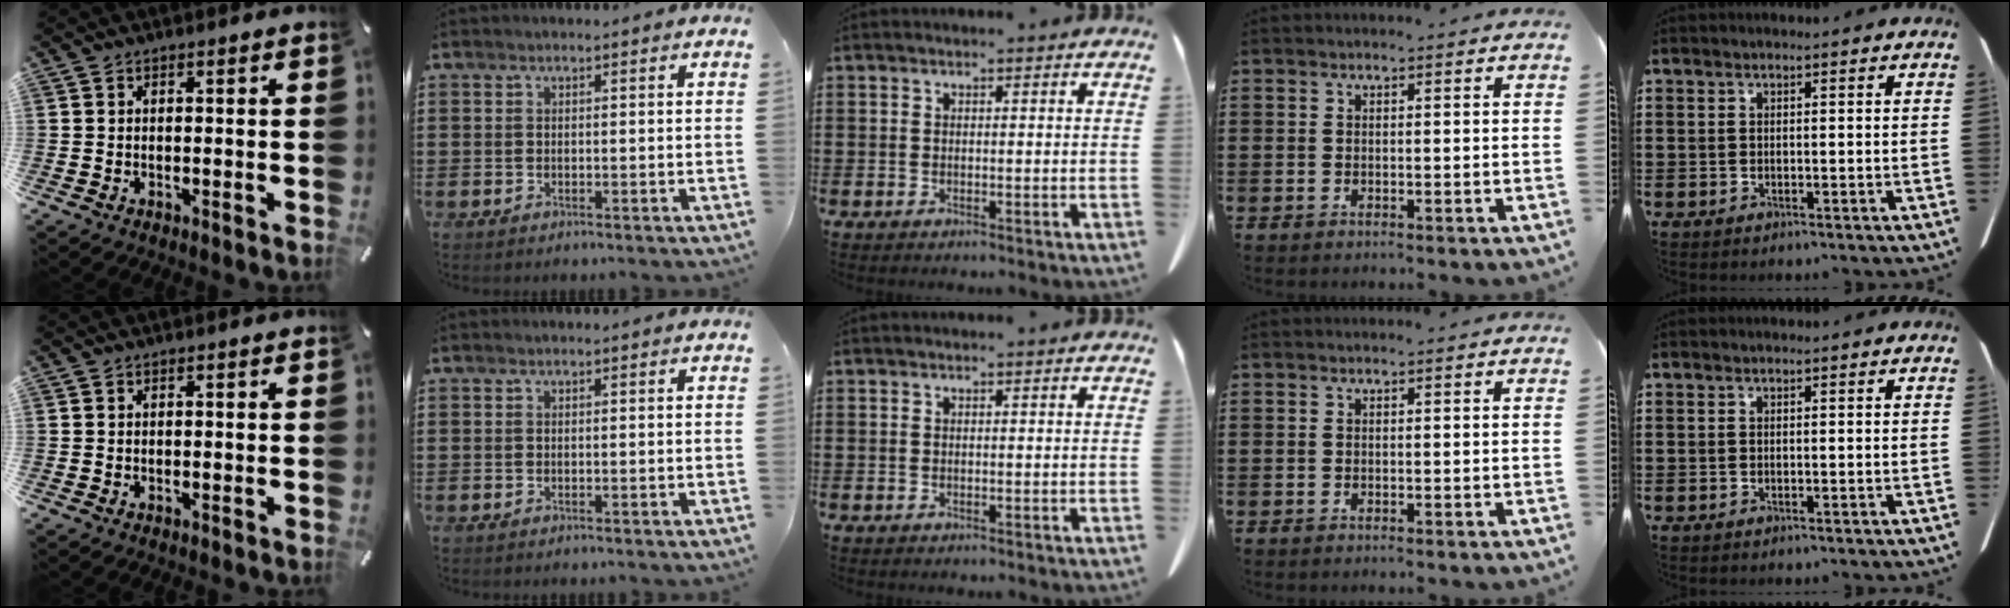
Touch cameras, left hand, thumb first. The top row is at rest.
{}